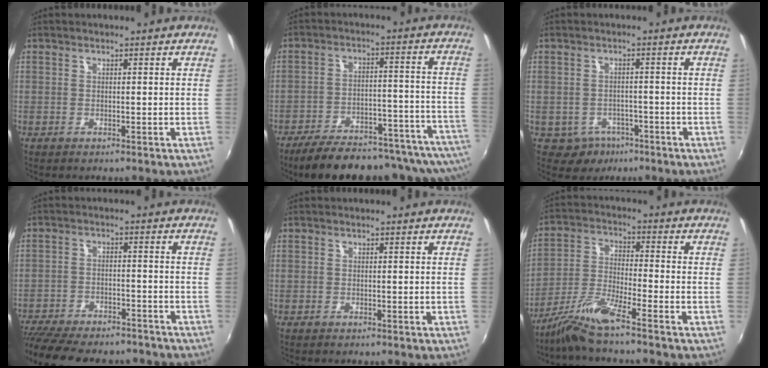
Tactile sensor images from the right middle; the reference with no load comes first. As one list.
[{"total": 26.8, "force": [-24.2, 4.8, 10.6], "torque": [-0.158, -0.019, -0.312]}, {"total": 4.7, "force": [-2.7, 3.7, 0.9], "torque": [-0.029, 0.003, -0.033]}, {"total": 19.0, "force": [-16.0, 6.1, 8.2], "torque": [-0.182, -0.027, -0.233]}, {"total": 0.0}, {"total": 7.5, "force": [-6.1, -1.2, 4.2], "torque": [-0.091, -0.003, -0.122]}]